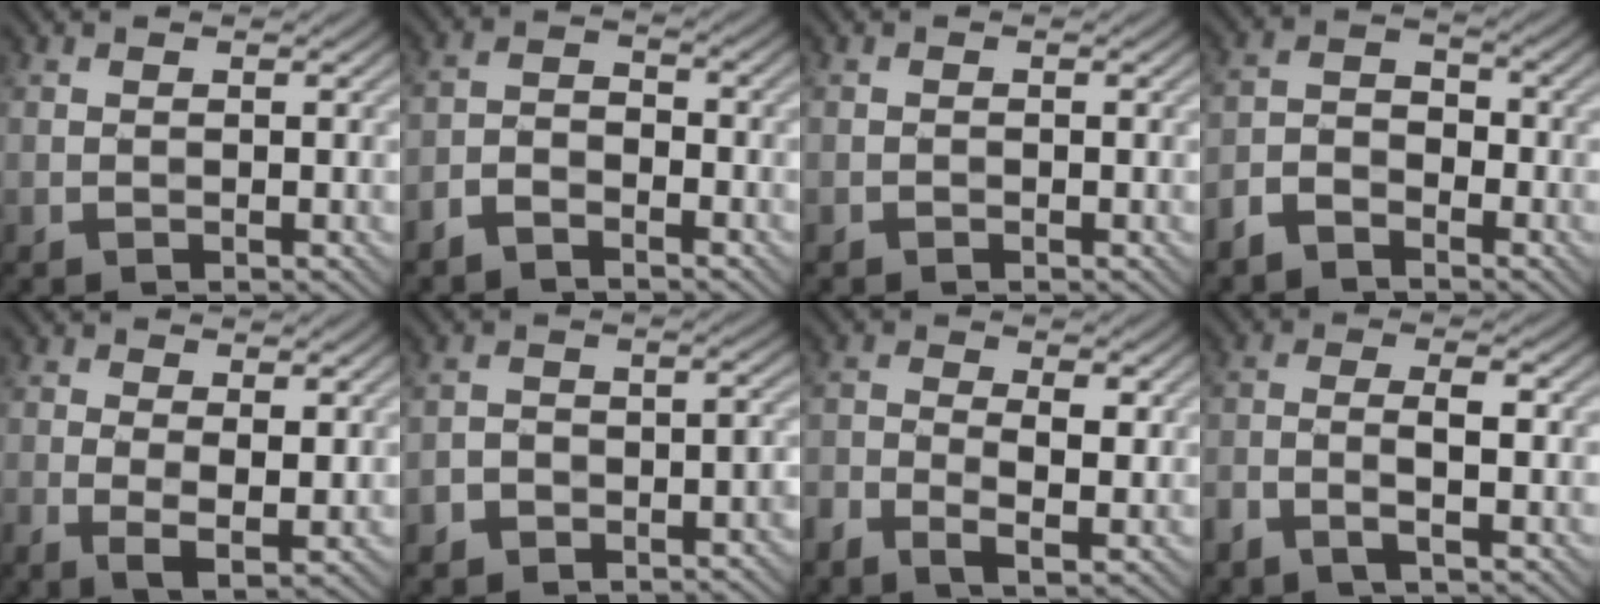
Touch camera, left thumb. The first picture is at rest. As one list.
[{"total": 3.4, "force": [-2.8, 1.2, 1.6], "torque": [-0.032, 0.003, -0.063]}, {"total": 0.0}, {"total": 4.4, "force": [-3.4, 2.1, 1.8], "torque": [-0.034, 0.003, -0.079]}, {"total": 4.2, "force": [0.0, 1.8, 3.8], "torque": [-0.081, -0.012, 0.003]}, {"total": 4.9, "force": [-3.5, 2.6, 2.1], "torque": [-0.028, 0.002, -0.067]}, {"total": 5.1, "force": [-1.8, 2.4, 4.1], "torque": [-0.087, -0.008, -0.034]}, {"total": 4.1, "force": [-2.1, 1.0, 3.4], "torque": [-0.072, 0.004, -0.050]}]